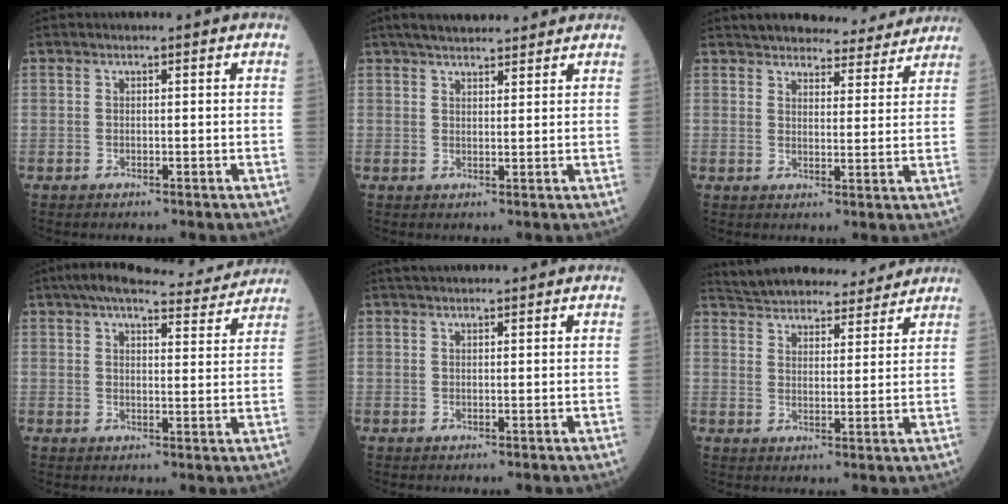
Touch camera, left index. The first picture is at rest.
{"total": 9.2, "force": [8.0, 2.0, 3.9], "torque": [-0.055, 0.028, 0.116]}
{"total": 12.8, "force": [12.0, 3.1, 3.3], "torque": [-0.020, 0.001, 0.143]}
{"total": 15.7, "force": [14.2, 3.2, 5.8], "torque": [-0.087, 0.027, 0.207]}
{"total": 3.7, "force": [3.3, 0.6, 1.6], "torque": [-0.018, 0.034, 0.052]}
{"total": 16.1, "force": [15.1, 3.6, 4.4], "torque": [-0.072, 0.020, 0.219]}